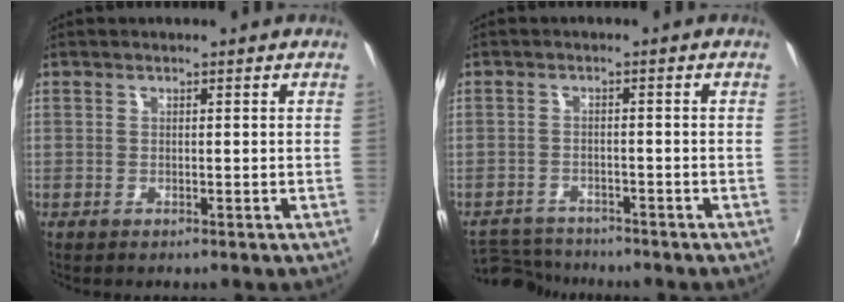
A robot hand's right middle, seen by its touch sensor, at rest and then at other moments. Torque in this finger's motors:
{"motor_torque": [-0.36, -0.37, -0.11, -0.03]}